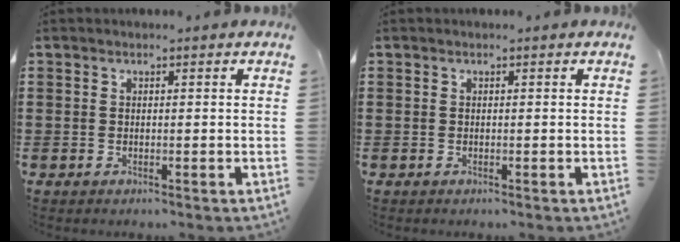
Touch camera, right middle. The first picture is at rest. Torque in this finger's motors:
{"motor_torque": [0.27, -0.17, 0.04, 0.02]}